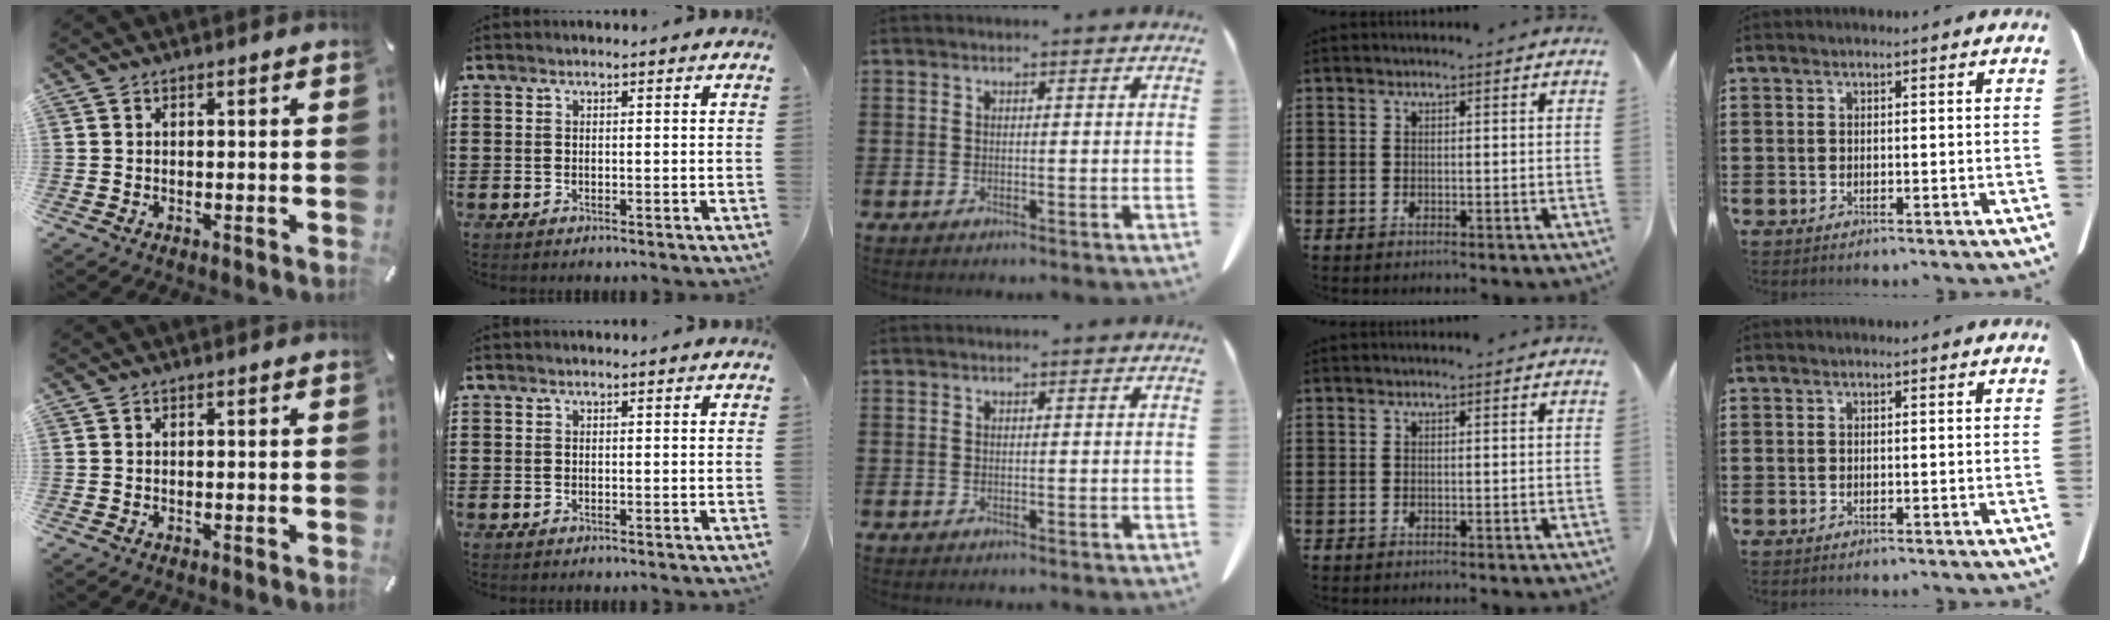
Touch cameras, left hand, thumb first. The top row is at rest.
{}